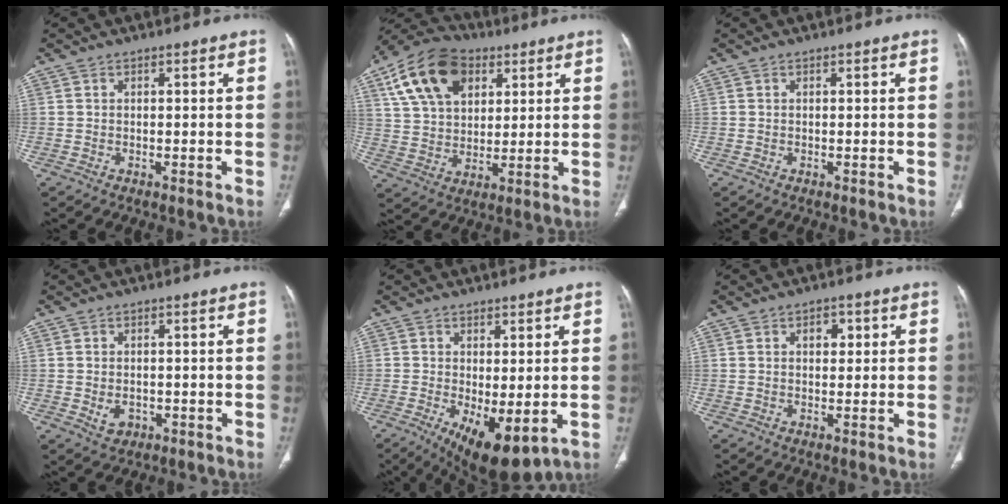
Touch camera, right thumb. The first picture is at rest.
{"total": 17.2, "force": [7.5, 11.1, 10.8], "torque": [-0.180, -0.005, 0.132]}
{"total": 0.0}
{"total": 3.1, "force": [-0.7, 2.4, 1.9], "torque": [-0.025, 0.001, -0.002]}
{"total": 9.9, "force": [-2.4, 4.1, 8.7], "torque": [-0.132, -0.020, -0.023]}
{"total": 2.9, "force": [1.0, 1.9, 2.0], "torque": [-0.017, 0.000, 0.013]}